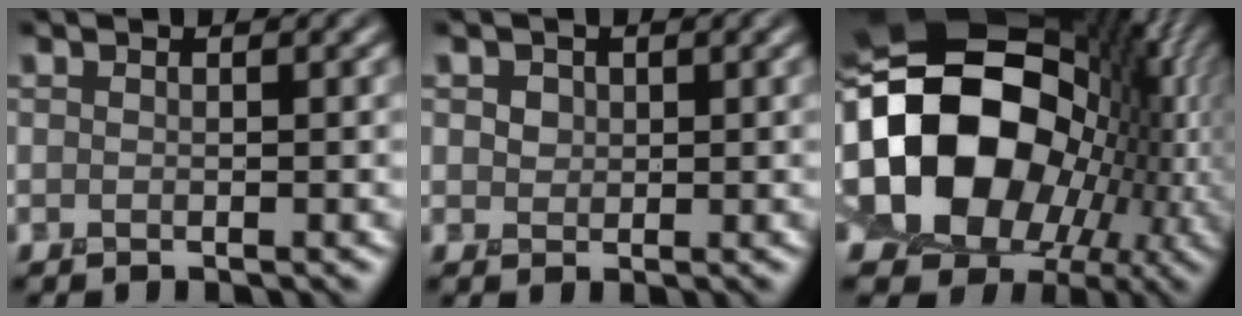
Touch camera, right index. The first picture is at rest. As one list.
[{"total": 1.3, "force": [0.5, 1.1, 0.5], "torque": [-0.009, 0.004, 0.004]}, {"total": 22.4, "force": [-1.9, 17.8, 13.5], "torque": [-0.232, -0.006, -0.062]}]